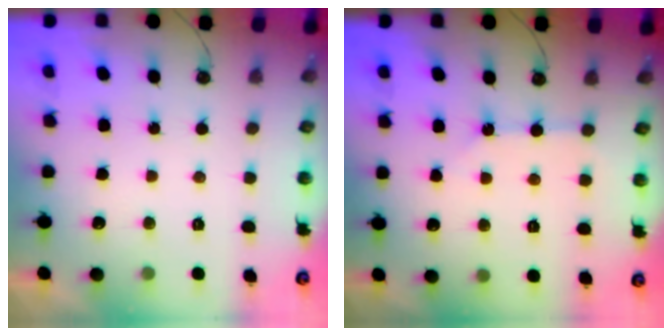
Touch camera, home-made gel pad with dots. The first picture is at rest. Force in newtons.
{"total": 2.4, "press": 2.4, "slide": 0.2}